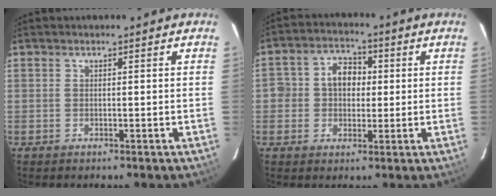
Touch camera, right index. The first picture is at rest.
{"total": 6.9, "force": [0.2, 6.0, 3.5], "torque": [-0.059, 0.024, 0.002]}